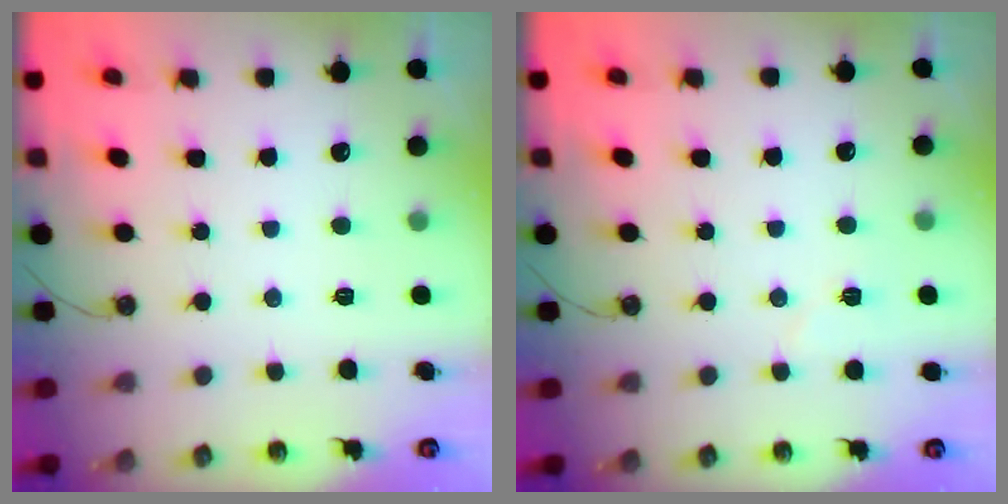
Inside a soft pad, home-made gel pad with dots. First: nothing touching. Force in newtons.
{"total": 4.8, "press": 4.7, "slide": 0.9}